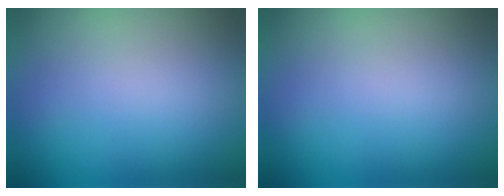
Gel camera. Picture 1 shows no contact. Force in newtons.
{"total": 0.0}